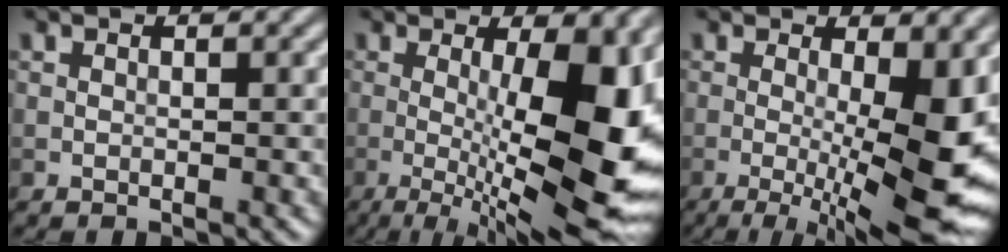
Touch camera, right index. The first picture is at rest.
{"total": 12.8, "force": [-1.0, 3.5, 12.3], "torque": [-0.166, -0.011, -0.017]}
{"total": 13.9, "force": [-1.5, 3.9, 13.2], "torque": [-0.170, -0.013, -0.011]}